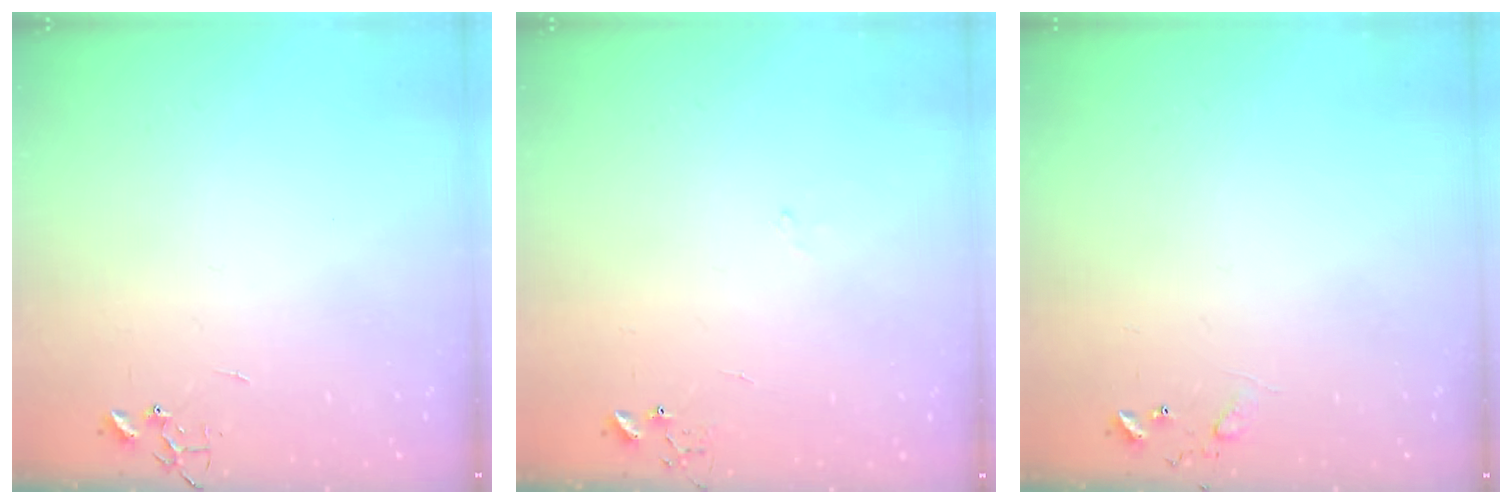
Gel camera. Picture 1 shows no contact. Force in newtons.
{"total": 5.8, "press": 5.8, "slide": 0.7}
{"total": 8.0, "press": 8.0, "slide": 0.4}